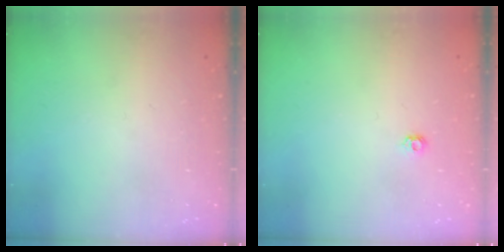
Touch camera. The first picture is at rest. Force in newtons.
{"total": 4.7, "press": 4.7, "slide": 0.8}